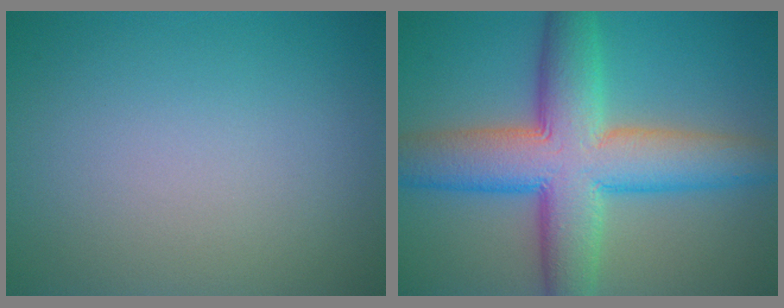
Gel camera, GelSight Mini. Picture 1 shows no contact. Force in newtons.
{"total": 11.0, "press": 11.0, "slide": 0.5}